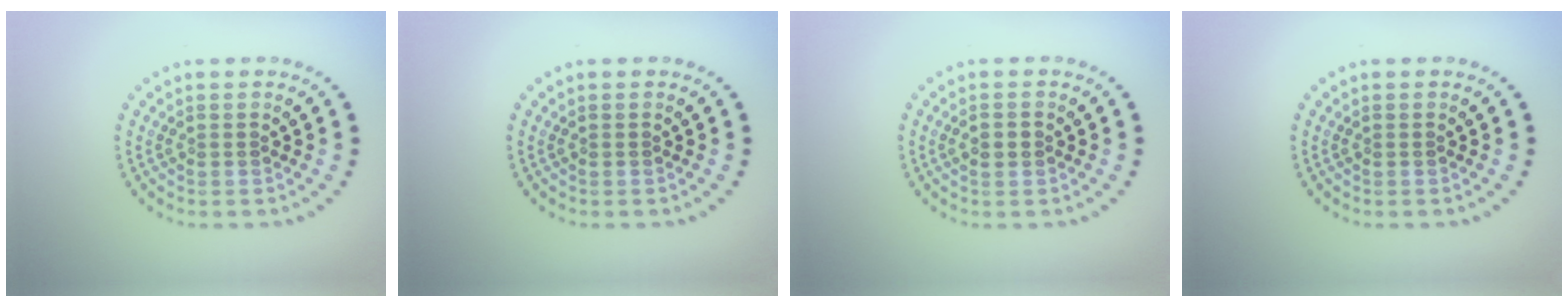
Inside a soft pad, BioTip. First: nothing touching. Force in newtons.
{"total": 0.0}
{"total": 1.0, "press": 1.0, "slide": 0.2}
{"total": 0.0}